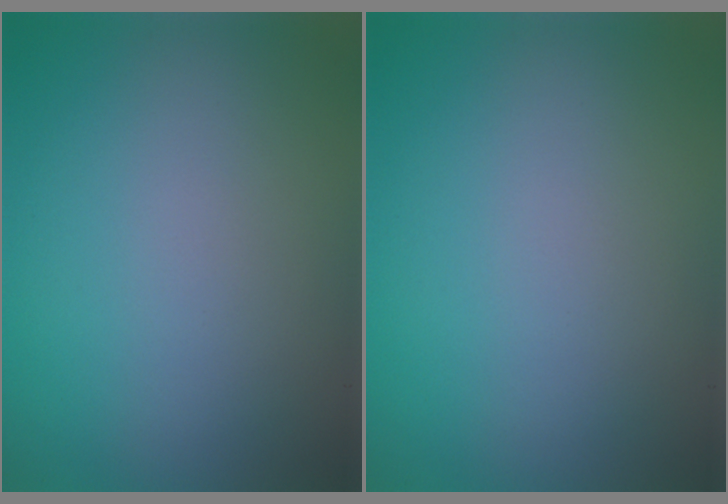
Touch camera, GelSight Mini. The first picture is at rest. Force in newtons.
{"total": 0.0}